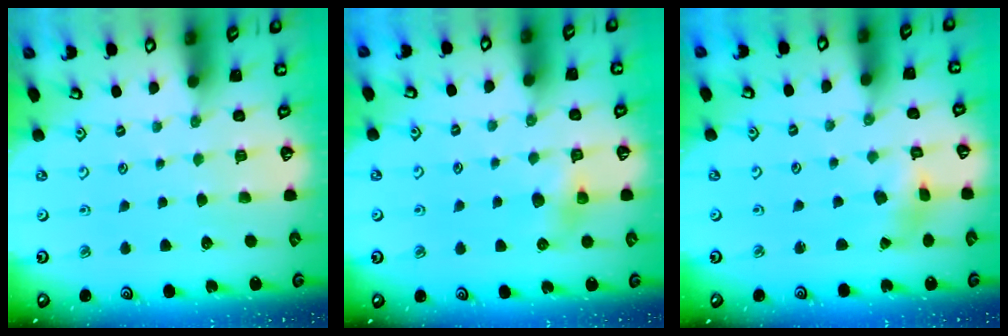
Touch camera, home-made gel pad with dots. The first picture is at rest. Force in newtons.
{"total": 5.7, "press": 5.7, "slide": 0.5}
{"total": 3.1, "press": 3.0, "slide": 0.8}